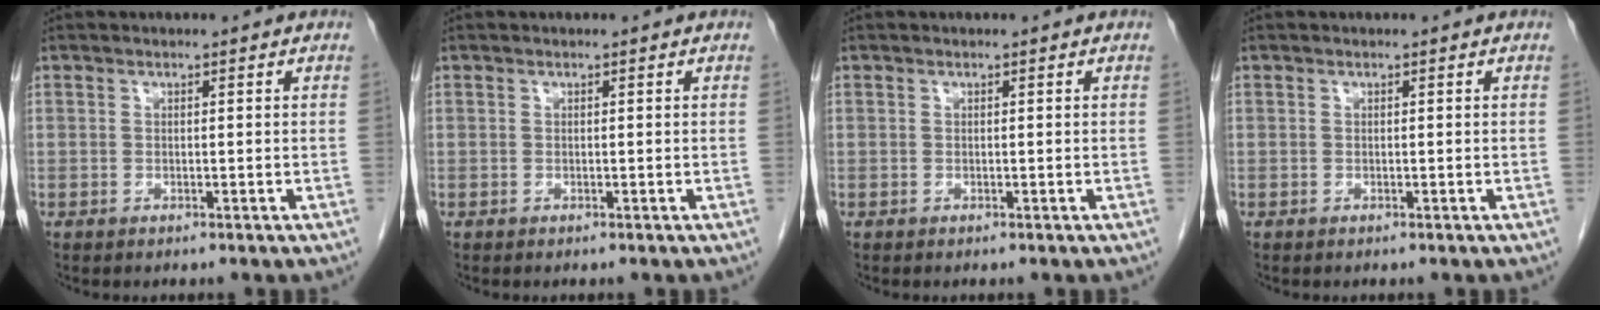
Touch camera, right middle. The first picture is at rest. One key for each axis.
{"total": 0.0}
{"total": 0.0}
{"total": 0.0}